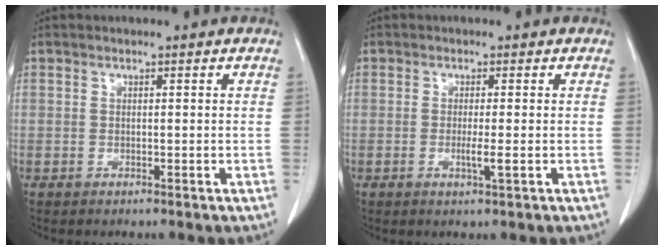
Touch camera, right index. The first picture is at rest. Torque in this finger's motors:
{"motor_torque": [0.66, -0.27, 0.24, 0.06]}